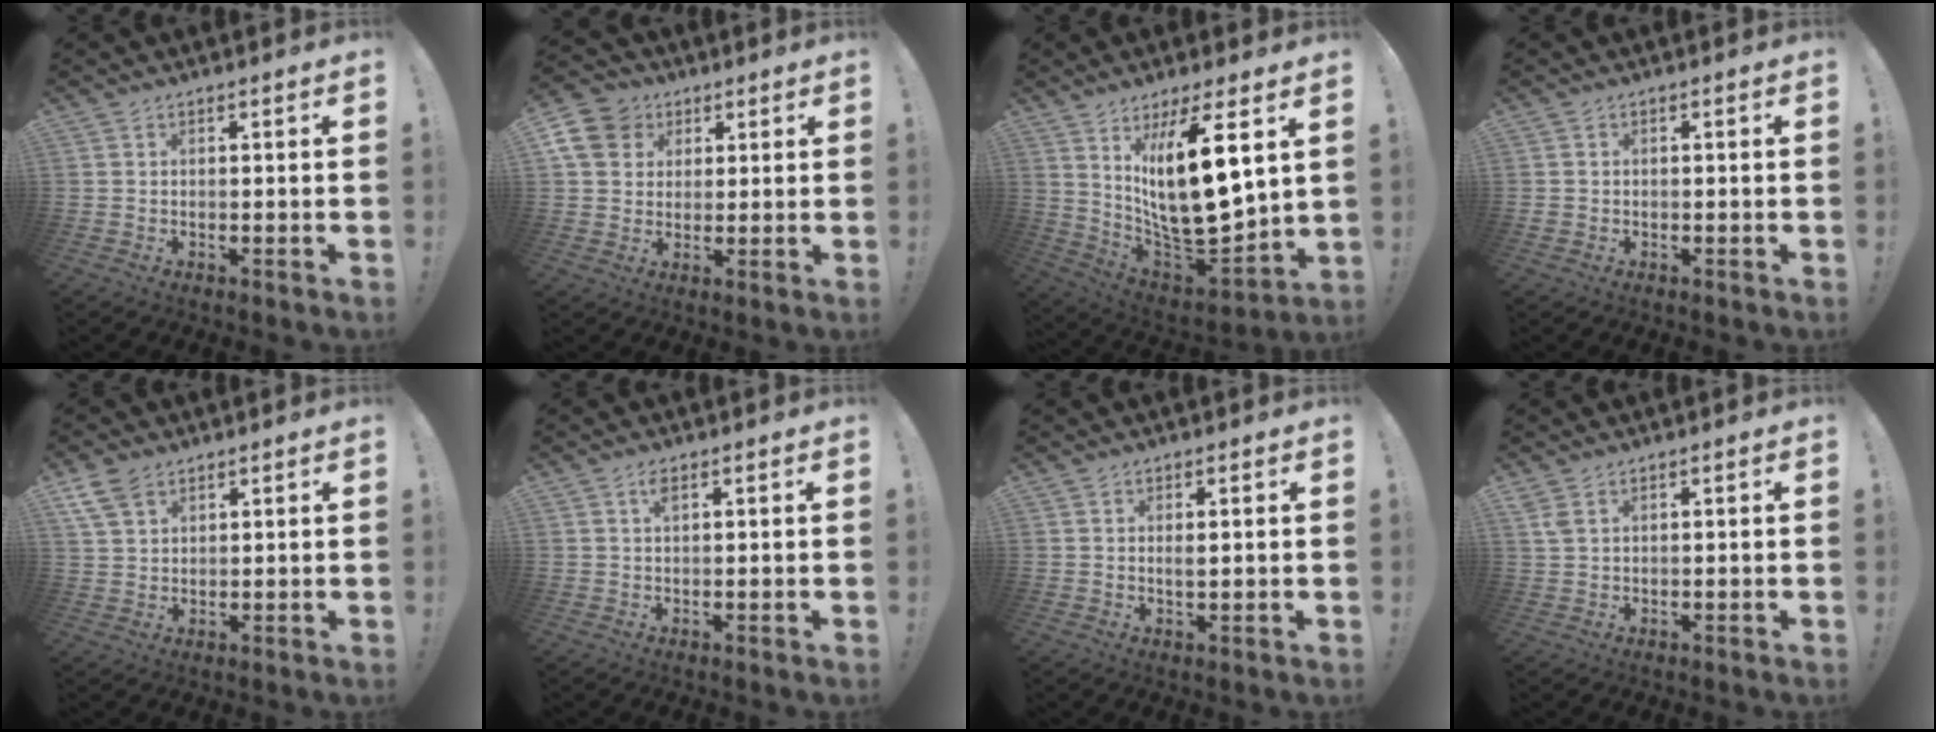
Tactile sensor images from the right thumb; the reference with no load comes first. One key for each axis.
{"total": 11.3, "fx": 3.8, "fy": 9.7, "fz": 4.4, "tx": -0.077, "ty": -0.009, "tz": 0.079}
{"total": 19.9, "fx": 7.2, "fy": 6.1, "fz": 17.5, "tx": -0.313, "ty": -0.073, "tz": 0.117}
{"total": 0.8, "fx": -0.3, "fy": 0.8, "fz": 0.2, "tx": -0.010, "ty": 0.005, "tz": -0.003}
{"total": 7.2, "fx": 4.3, "fy": 4.3, "fz": 3.9, "tx": -0.076, "ty": -0.008, "tz": 0.087}
{"total": 2.0, "fx": 1.0, "fy": 0.7, "fz": 1.6, "tx": -0.025, "ty": -0.001, "tz": 0.015}
{"total": 1.9, "fx": 0.3, "fy": 0.5, "fz": 1.8, "tx": -0.026, "ty": -0.005, "tz": 0.002}
{"total": 2.5, "fx": 1.3, "fy": 1.1, "fz": 1.7, "tx": -0.033, "ty": -0.002, "tz": 0.024}